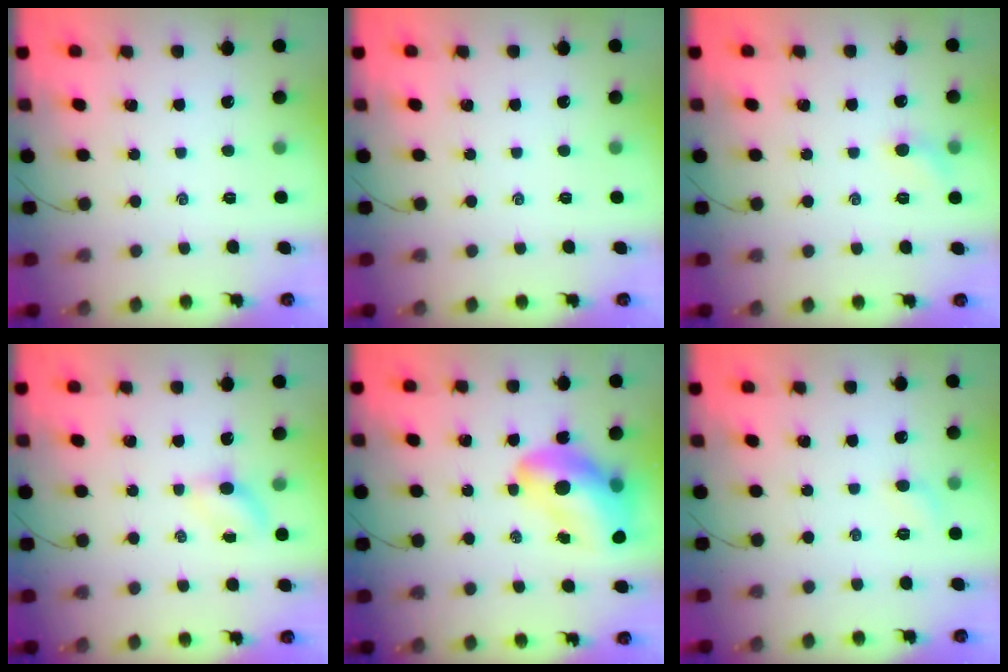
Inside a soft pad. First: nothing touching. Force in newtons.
{"total": 0.0}
{"total": 6.0, "press": 5.7, "slide": 1.8}
{"total": 3.8, "press": 3.6, "slide": 1.3}
{"total": 15.3, "press": 14.7, "slide": 4.3}
{"total": 4.9, "press": 4.7, "slide": 1.5}